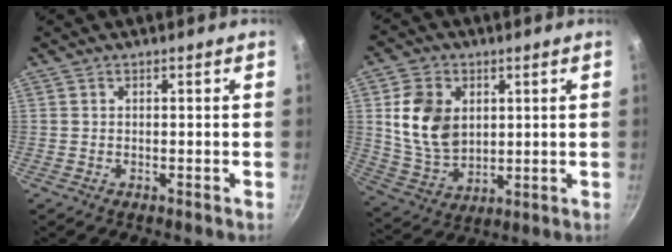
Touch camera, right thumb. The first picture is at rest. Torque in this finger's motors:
{"motor_torque": [-0.08, 0.51, 1.16, 0.12, 0.10]}